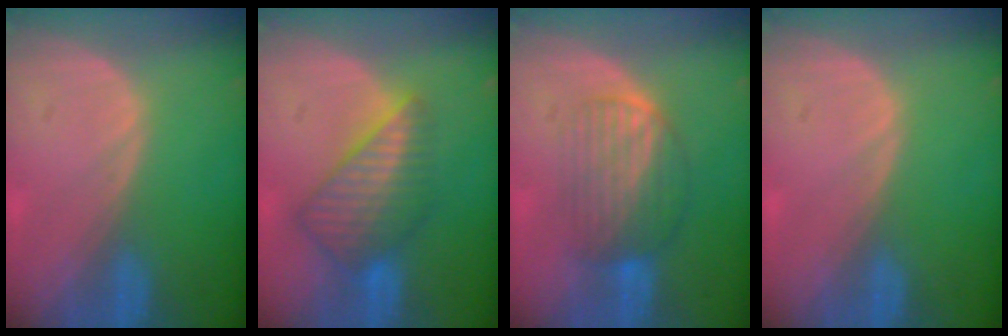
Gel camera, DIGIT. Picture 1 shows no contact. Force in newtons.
{"total": 7.8, "press": 7.1, "slide": 3.4}
{"total": 6.5, "press": 6.3, "slide": 1.7}
{"total": 0.0}